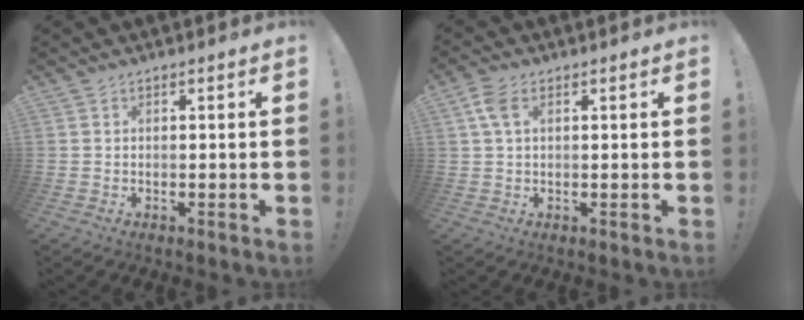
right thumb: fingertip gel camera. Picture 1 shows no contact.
{"total": 5.0, "force": [1.7, 2.8, 3.8], "torque": [-0.077, 0.001, 0.030]}